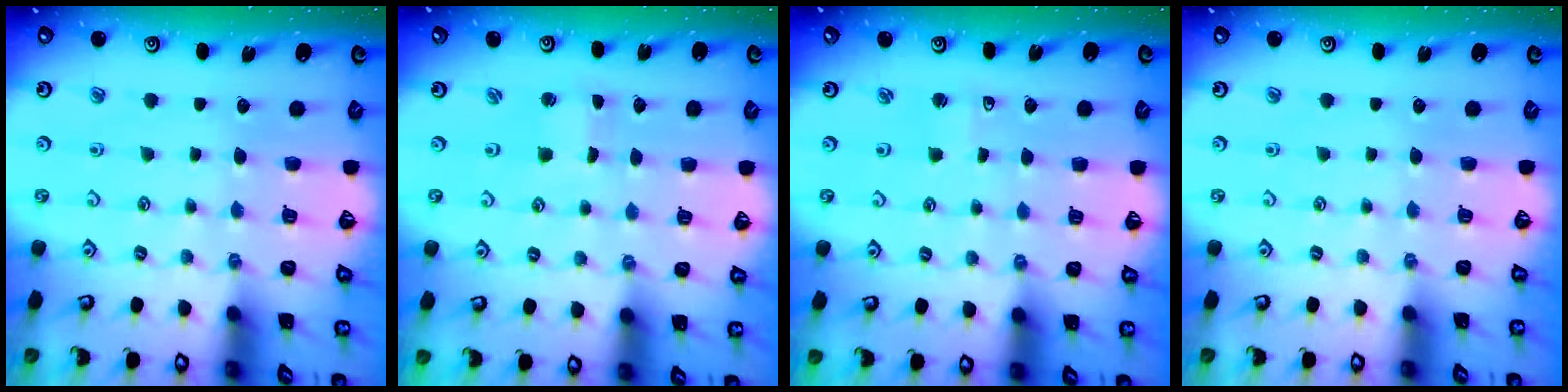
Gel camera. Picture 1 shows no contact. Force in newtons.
{"total": 1.1, "press": 1.1, "slide": 0.3}
{"total": 2.2, "press": 2.1, "slide": 0.6}
{"total": 0.0}